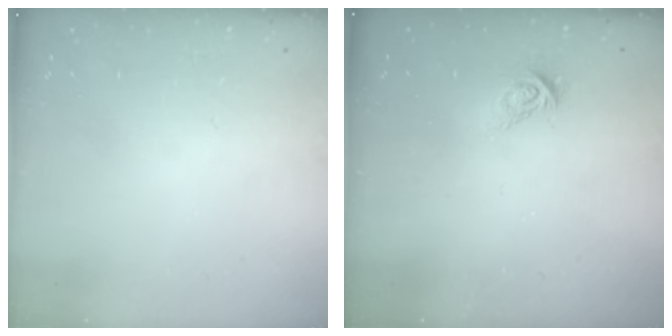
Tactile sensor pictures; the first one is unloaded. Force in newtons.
{"total": 4.0, "press": 4.0, "slide": 0.3}